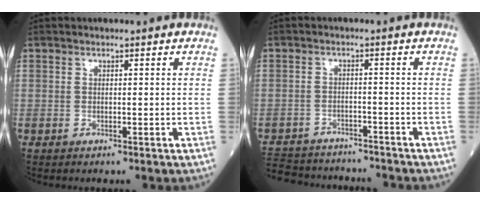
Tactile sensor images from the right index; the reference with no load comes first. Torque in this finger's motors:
{"motor_torque": [-0.60, -0.51, -1.06, -0.21]}